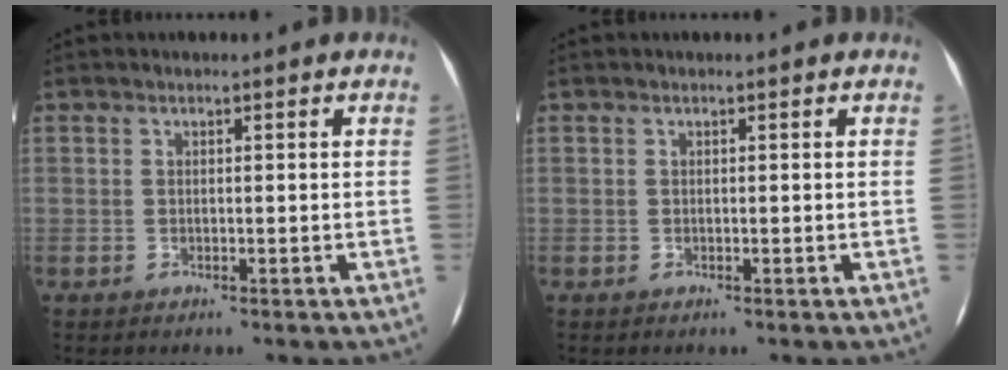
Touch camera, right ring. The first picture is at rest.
{"total": 0.0}